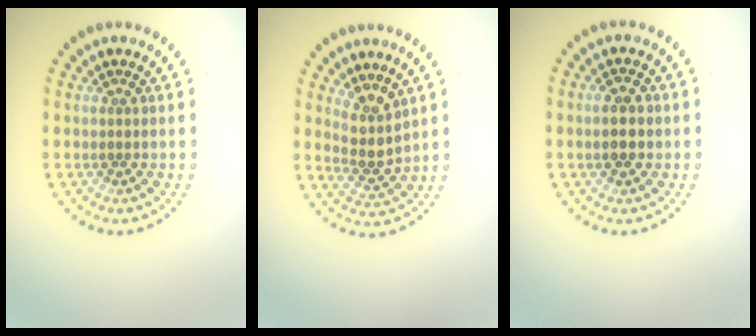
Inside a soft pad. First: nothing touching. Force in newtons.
{"total": 2.8, "press": 2.1, "slide": 1.9}
{"total": 2.3, "press": 2.3, "slide": 0.2}